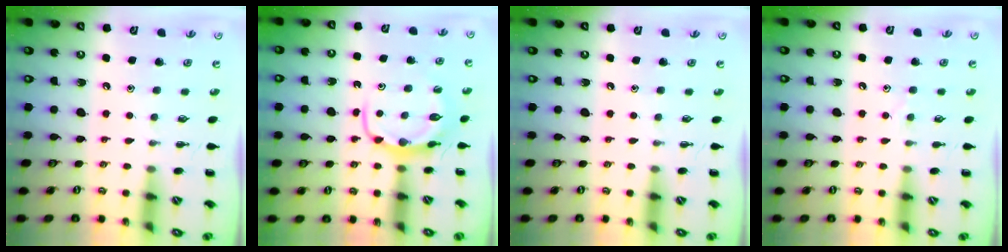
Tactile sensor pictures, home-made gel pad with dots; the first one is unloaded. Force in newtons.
{"total": 6.3, "press": 6.3, "slide": 0.7}
{"total": 0.0}
{"total": 4.8, "press": 4.6, "slide": 1.0}